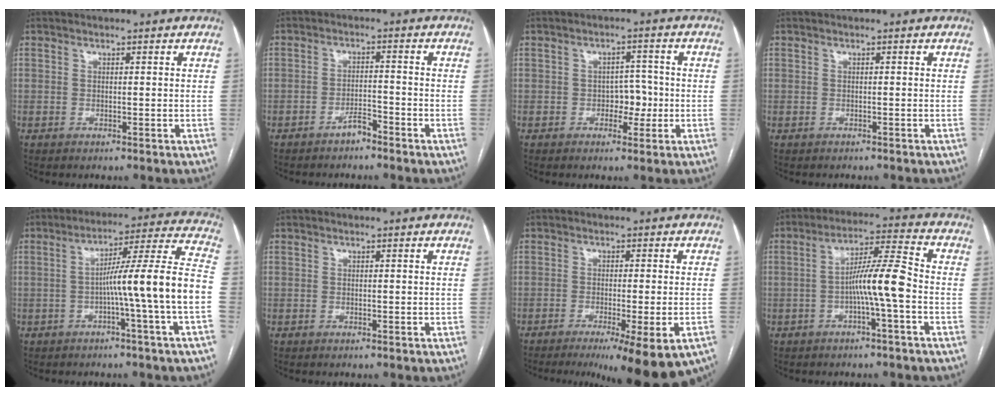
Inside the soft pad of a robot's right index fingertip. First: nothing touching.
{"total": 2.6, "force": [-2.2, 0.6, 1.3], "torque": [-0.022, 0.002, -0.039]}
{"total": 3.7, "force": [-0.9, 2.4, 2.7], "torque": [-0.032, 0.009, -0.012]}
{"total": 1.6, "force": [-1.4, 0.7, 0.4], "torque": [-0.008, 0.000, -0.017]}
{"total": 13.4, "force": [-3.1, -2.1, 12.9], "torque": [-0.186, 0.020, -0.053]}
{"total": 0.0}
{"total": 12.8, "force": [-8.6, 1.2, 9.4], "torque": [-0.092, -0.022, -0.122]}
{"total": 8.2, "force": [-2.1, -0.2, 8.0], "torque": [-0.143, 0.018, -0.036]}